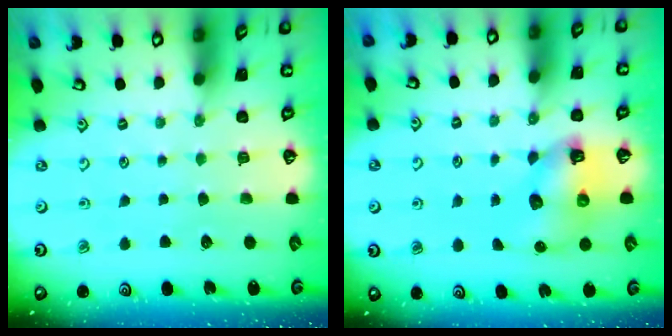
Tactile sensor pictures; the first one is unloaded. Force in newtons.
{"total": 8.8, "press": 8.8, "slide": 1.2}